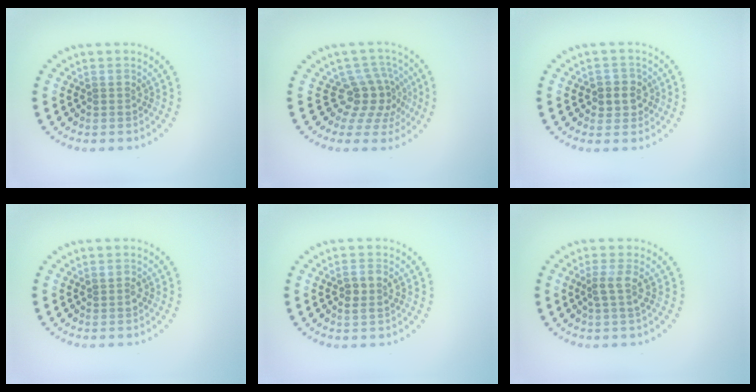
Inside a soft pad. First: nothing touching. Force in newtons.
{"total": 3.9, "press": 2.8, "slide": 2.8}
{"total": 2.3, "press": 2.2, "slide": 0.9}
{"total": 0.9, "press": 0.9, "slide": 0.2}
{"total": 1.9, "press": 1.8, "slide": 0.5}
{"total": 1.8, "press": 1.4, "slide": 1.1}